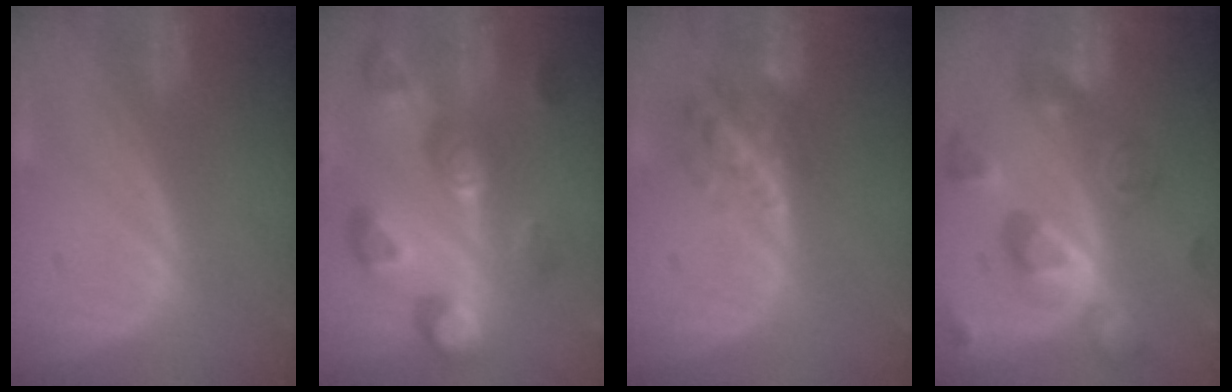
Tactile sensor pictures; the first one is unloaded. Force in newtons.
{"total": 10.9, "press": 10.0, "slide": 4.4}
{"total": 5.8, "press": 5.6, "slide": 1.4}
{"total": 10.4, "press": 10.3, "slide": 0.8}